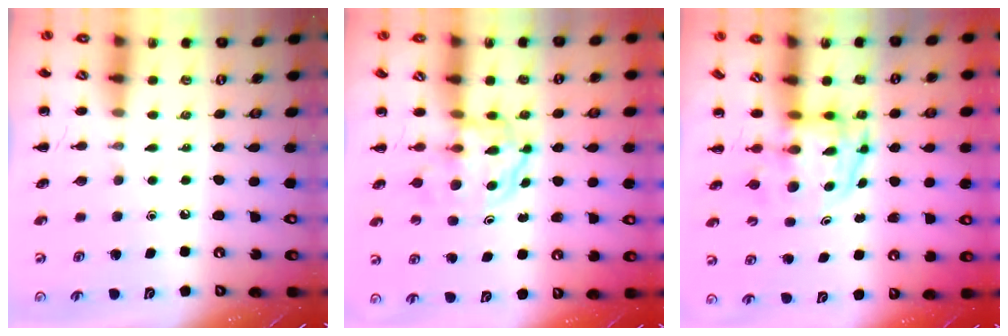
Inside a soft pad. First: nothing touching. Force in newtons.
{"total": 3.9, "press": 3.9, "slide": 0.5}
{"total": 4.0, "press": 3.9, "slide": 0.6}